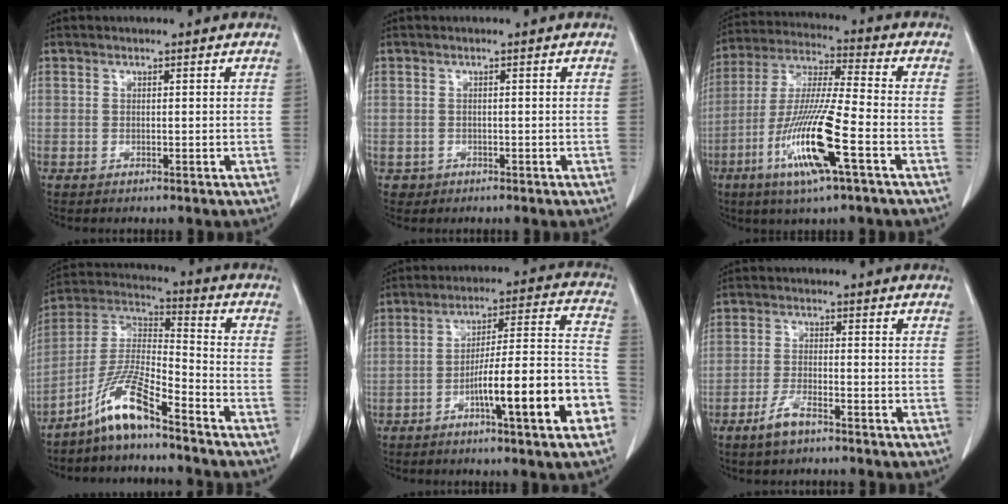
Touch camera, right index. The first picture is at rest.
{"total": 1.3, "force": [-0.5, 1.2, -0.1], "torque": [-0.004, 0.004, -0.008]}
{"total": 15.2, "force": [-6.0, 0.5, 14.0], "torque": [-0.287, -0.019, -0.114]}
{"total": 10.6, "force": [-7.7, 1.0, 7.2], "torque": [-0.162, 0.000, -0.152]}
{"total": 16.0, "force": [-6.6, 1.0, 14.6], "torque": [-0.204, 0.019, -0.098]}
{"total": 3.9, "force": [-2.8, 0.9, 2.6], "torque": [-0.060, -0.003, -0.053]}